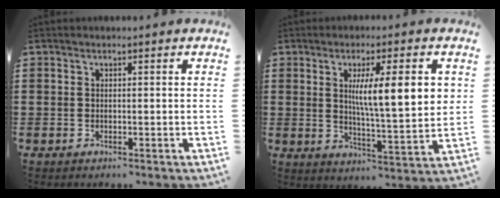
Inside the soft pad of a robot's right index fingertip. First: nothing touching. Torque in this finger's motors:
{"motor_torque": [1.45, 0.69, 0.89, 0.17]}